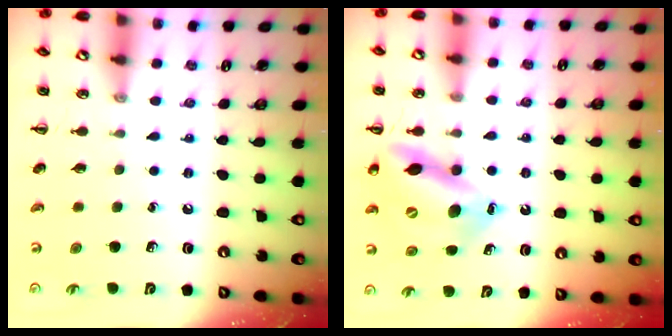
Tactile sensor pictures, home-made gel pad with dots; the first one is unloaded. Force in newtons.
{"total": 14.1, "press": 13.5, "slide": 3.9}